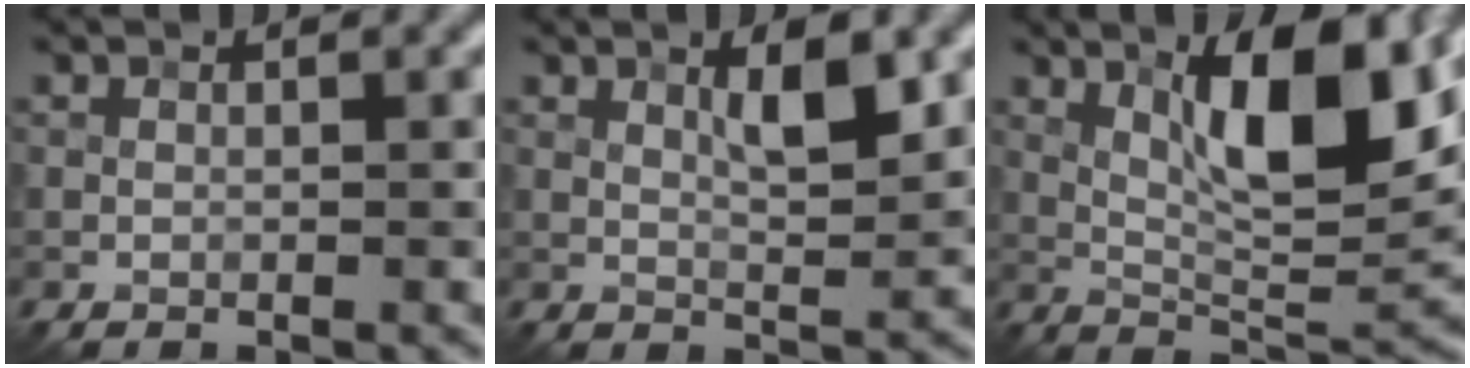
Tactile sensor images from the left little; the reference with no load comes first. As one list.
[{"total": 3.4, "force": [1.3, 0.9, 3.0], "torque": [-0.049, 0.000, 0.020]}, {"total": 9.8, "force": [3.5, 2.7, 8.8], "torque": [-0.137, -0.001, 0.060]}]